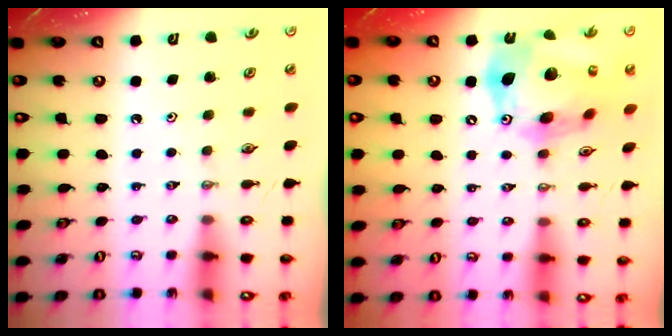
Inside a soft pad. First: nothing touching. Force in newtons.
{"total": 21.3, "press": 21.1, "slide": 2.5}